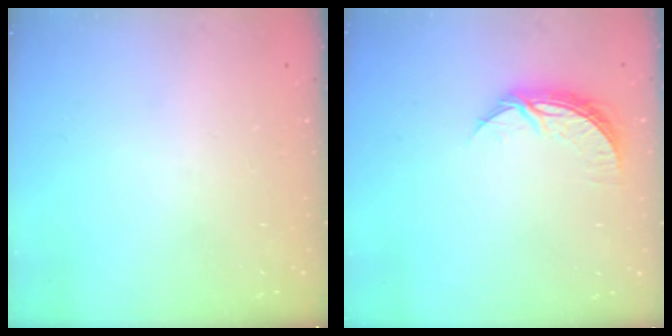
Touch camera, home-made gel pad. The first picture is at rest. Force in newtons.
{"total": 6.8, "press": 6.8, "slide": 0.3}